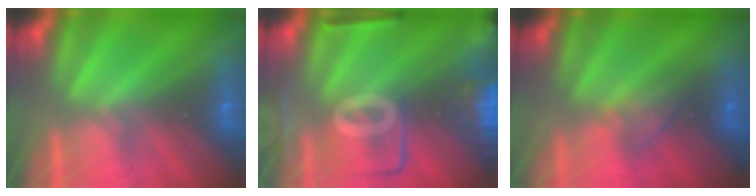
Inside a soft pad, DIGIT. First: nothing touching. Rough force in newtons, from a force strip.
{"total": 8.3}
{"total": 2.3}